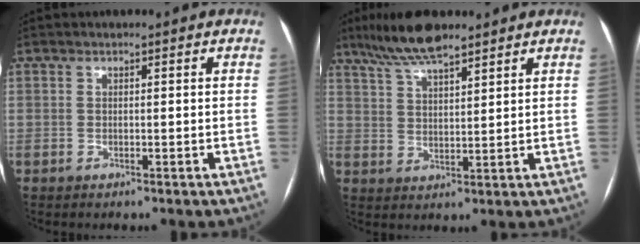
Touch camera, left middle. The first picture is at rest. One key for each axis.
{"total": 8.4, "fx": 6.8, "fy": 1.3, "fz": 4.8, "tx": -0.099, "ty": 0.015, "tz": 0.127}